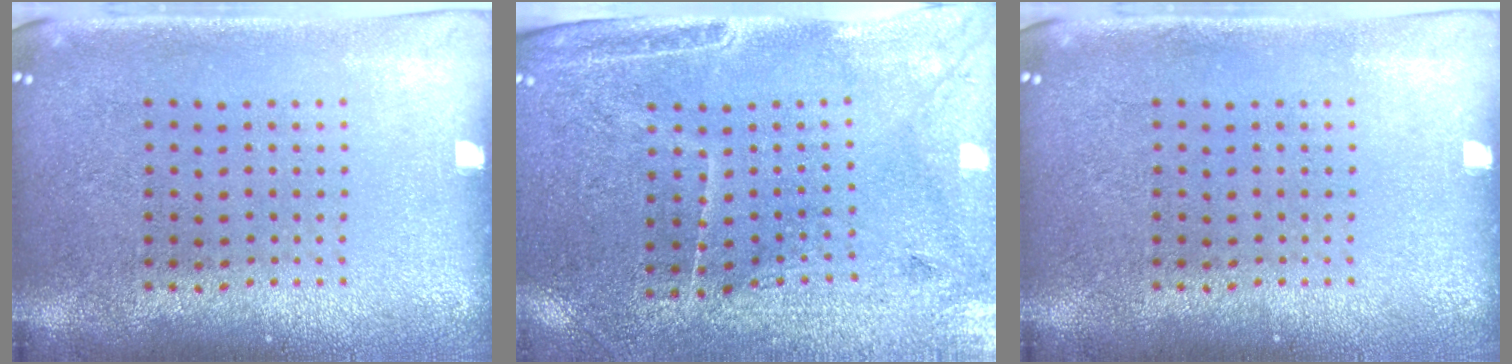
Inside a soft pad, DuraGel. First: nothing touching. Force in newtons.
{"total": 3.2, "press": 2.9, "slide": 1.3}
{"total": 0.0}